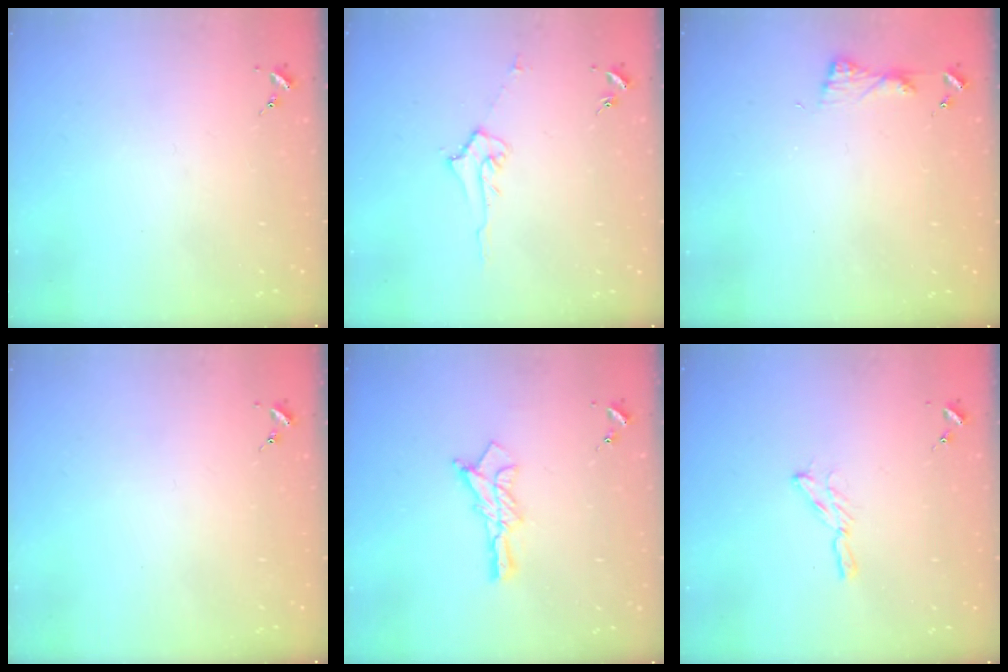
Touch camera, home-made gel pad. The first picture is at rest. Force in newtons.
{"total": 5.2, "press": 5.1, "slide": 0.9}
{"total": 5.0, "press": 4.9, "slide": 0.6}
{"total": 0.0}
{"total": 10.6, "press": 10.6, "slide": 0.8}
{"total": 5.3, "press": 5.3, "slide": 0.5}